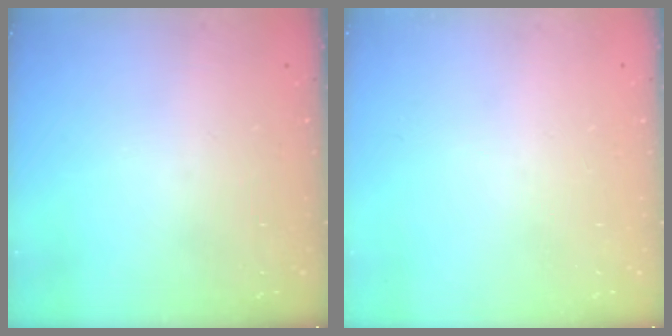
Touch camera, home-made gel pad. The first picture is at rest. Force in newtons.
{"total": 0.0}